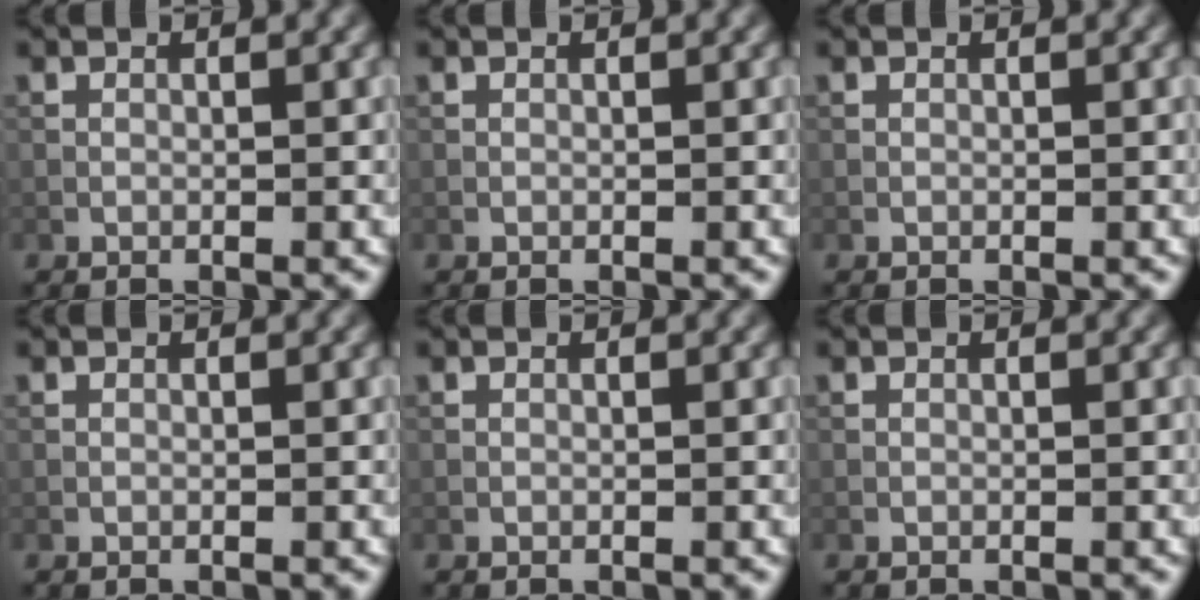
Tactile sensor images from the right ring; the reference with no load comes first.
{"total": 0.0}
{"total": 0.0}
{"total": 0.0}
{"total": 0.0}
{"total": 0.0}